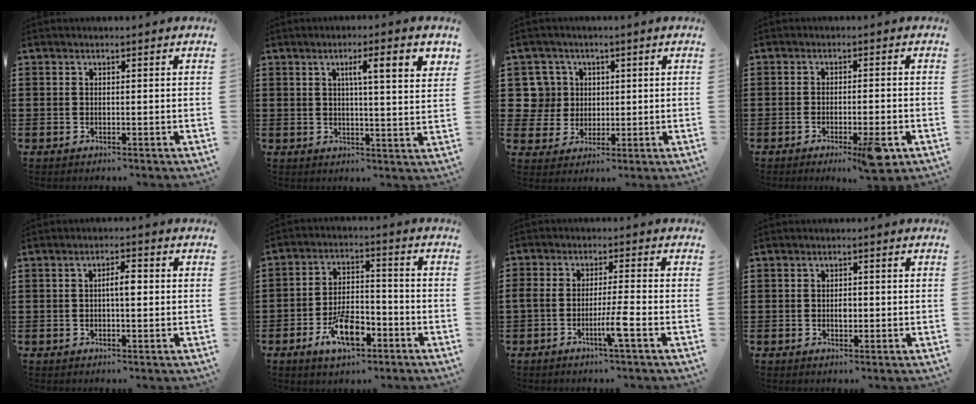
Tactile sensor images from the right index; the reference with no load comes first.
{"total": 5.7, "force": [2.4, 0.7, 5.1], "torque": [-0.097, 0.001, 0.034]}
{"total": 6.7, "force": [1.6, 6.3, 1.4], "torque": [-0.058, 0.012, 0.029]}
{"total": 5.3, "force": [-2.7, 0.6, 4.5], "torque": [-0.076, -0.012, -0.041]}
{"total": 3.1, "force": [0.1, 0.9, 2.9], "torque": [-0.055, 0.002, -0.001]}
{"total": 8.9, "force": [-4.3, 4.0, 6.6], "torque": [-0.122, 0.003, -0.077]}
{"total": 5.1, "force": [-2.2, 0.2, 4.6], "torque": [-0.084, -0.008, -0.041]}
{"total": 1.6, "force": [-0.1, 0.8, 1.3], "torque": [-0.026, 0.002, -0.003]}